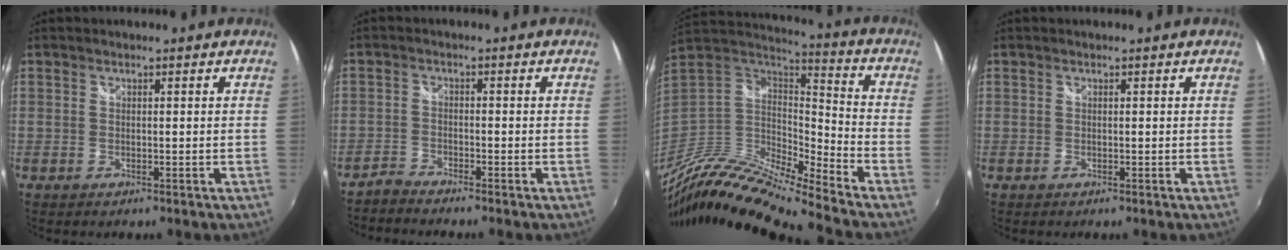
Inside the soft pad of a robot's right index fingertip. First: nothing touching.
{"total": 2.5, "force": [-2.5, 0.3, 0.1], "torque": [-0.010, -0.007, -0.056]}
{"total": 18.4, "force": [-14.9, 2.0, 10.7], "torque": [-0.205, -0.032, -0.294]}
{"total": 0.0}